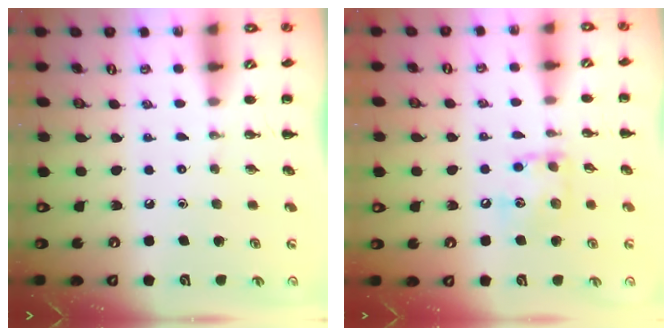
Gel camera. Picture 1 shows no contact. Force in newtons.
{"total": 10.6, "press": 10.5, "slide": 1.0}